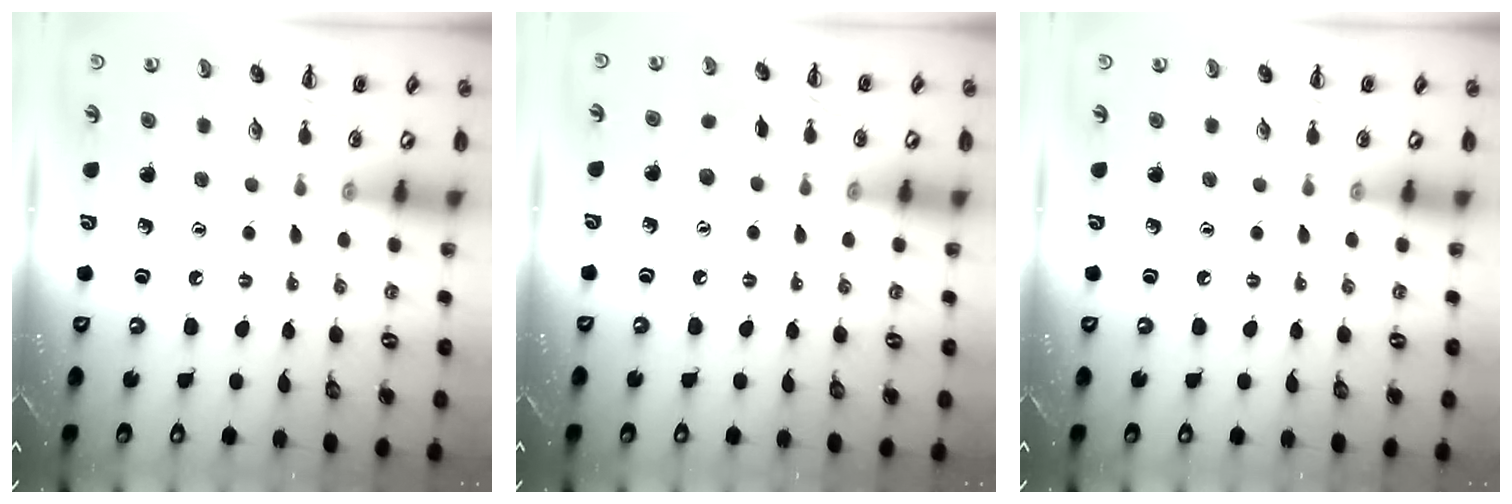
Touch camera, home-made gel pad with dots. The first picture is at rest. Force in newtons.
{"total": 4.7, "press": 4.5, "slide": 1.3}
{"total": 0.0}